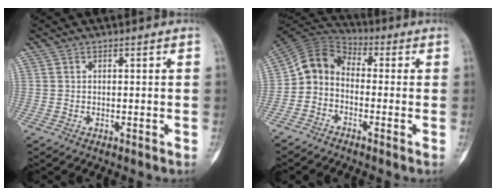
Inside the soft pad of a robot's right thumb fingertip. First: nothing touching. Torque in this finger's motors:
{"motor_torque": [1.00, 1.06, 0.06, -0.06, 0.04]}